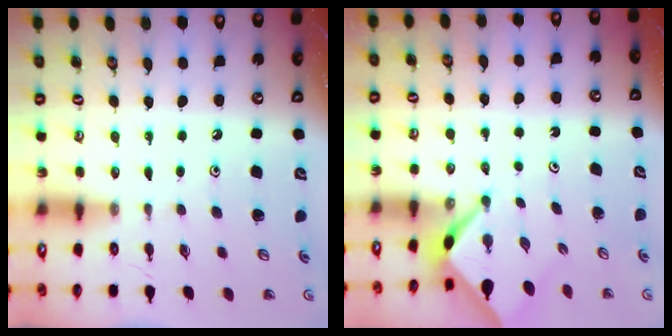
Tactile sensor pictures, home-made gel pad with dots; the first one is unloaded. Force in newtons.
{"total": 2.7, "press": 2.7, "slide": 0.3}